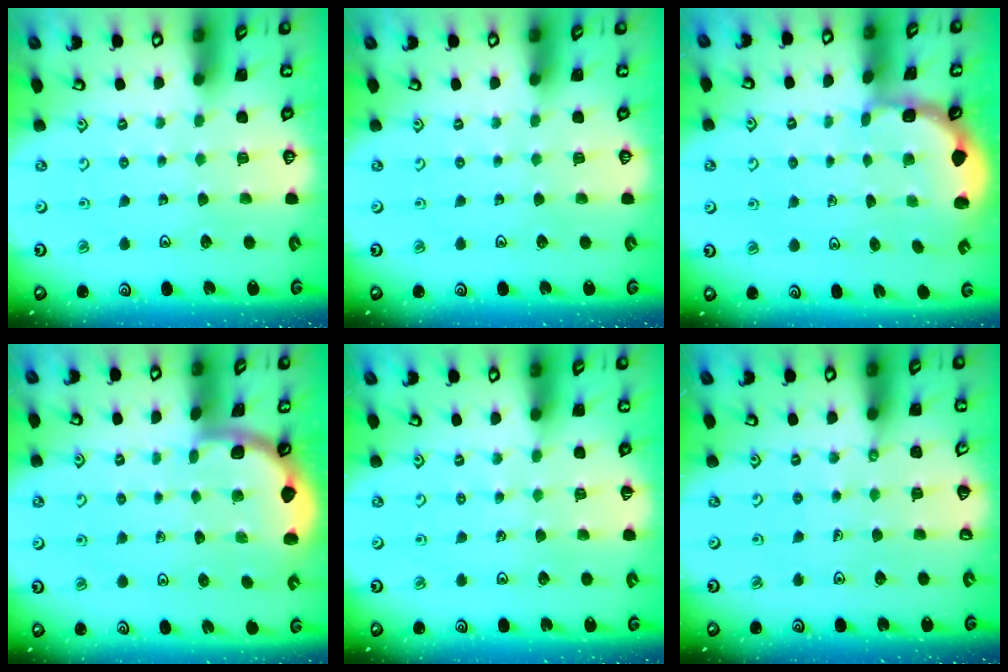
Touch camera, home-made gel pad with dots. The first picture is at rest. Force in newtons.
{"total": 0.0}
{"total": 1.9, "press": 1.5, "slide": 1.1}
{"total": 1.8, "press": 1.7, "slide": 0.0}
{"total": 2.1, "press": 2.0, "slide": 0.5}
{"total": 1.7, "press": 1.7, "slide": 0.2}